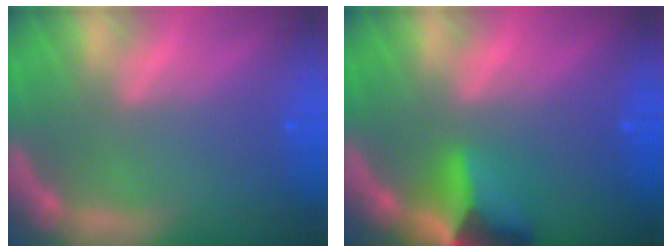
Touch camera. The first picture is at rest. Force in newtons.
{"total": 5.9}